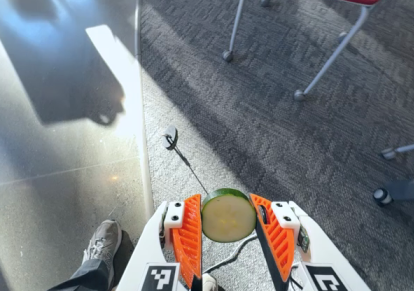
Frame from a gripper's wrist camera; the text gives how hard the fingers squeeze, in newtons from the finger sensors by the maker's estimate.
{"total": 7.9, "left": 7.8, "right": 8.0}